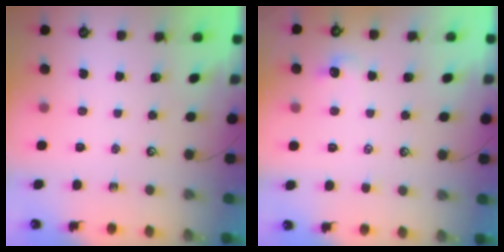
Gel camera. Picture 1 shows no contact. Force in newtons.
{"total": 1.0, "press": 0.9, "slide": 0.4}